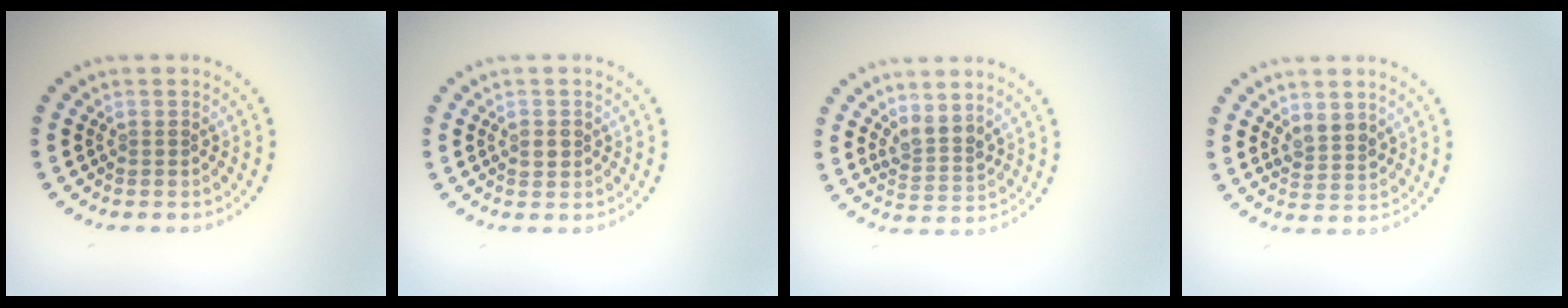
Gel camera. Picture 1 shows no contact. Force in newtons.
{"total": 1.2, "press": 1.2, "slide": 0.3}
{"total": 2.3, "press": 1.8, "slide": 1.5}
{"total": 2.0, "press": 1.8, "slide": 0.8}